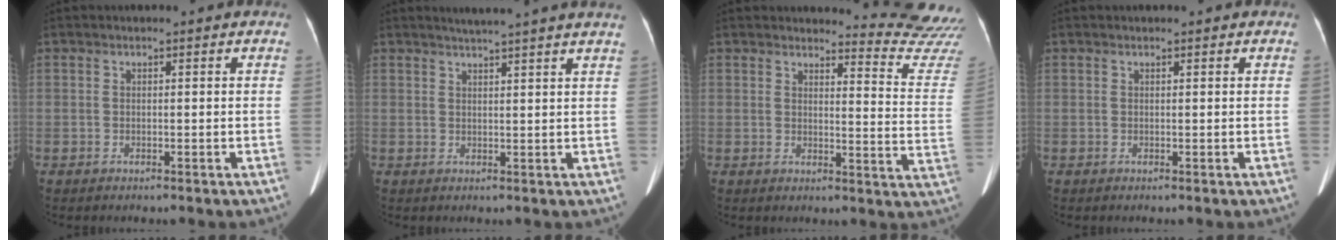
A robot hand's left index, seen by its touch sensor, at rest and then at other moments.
{"total": 9.1, "force": [8.0, -1.0, 4.2], "torque": [-0.058, -0.005, 0.084]}
{"total": 12.7, "force": [12.7, -1.3, 0.2], "torque": [0.014, -0.161, 0.113]}
{"total": 1.1, "force": [0.8, 0.4, 0.6], "torque": [-0.003, 0.003, 0.008]}